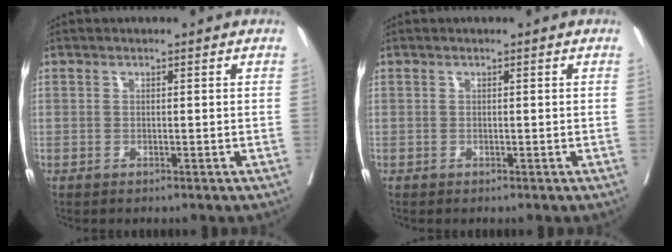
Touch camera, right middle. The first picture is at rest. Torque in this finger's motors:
{"motor_torque": [0.33, -0.32, -0.01, -0.03]}